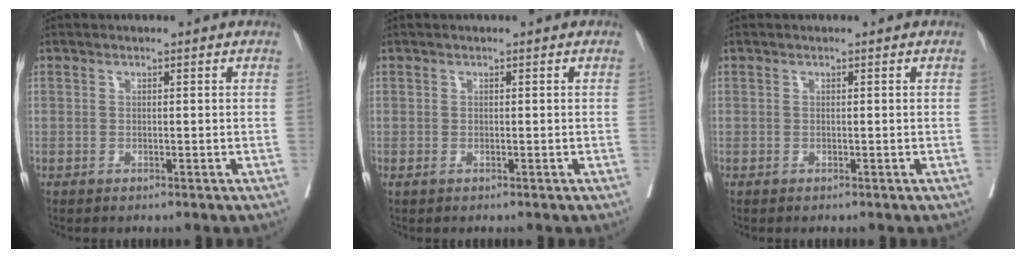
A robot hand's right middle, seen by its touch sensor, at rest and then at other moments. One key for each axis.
{"total": 0.0}
{"total": 0.0}